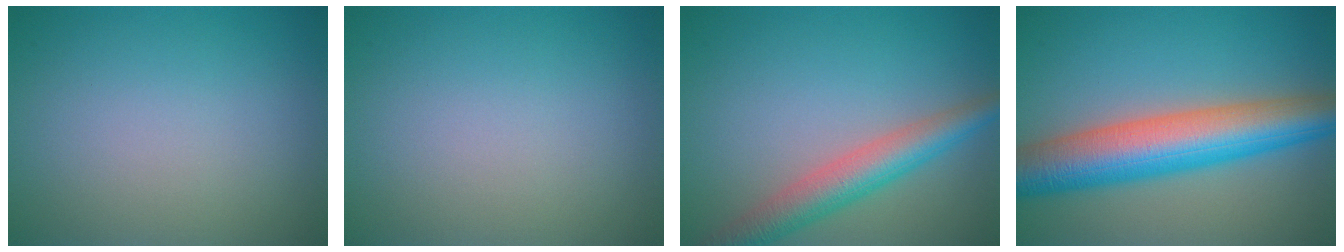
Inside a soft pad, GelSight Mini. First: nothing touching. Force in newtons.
{"total": 0.0}
{"total": 5.0, "press": 5.0, "slide": 0.2}
{"total": 9.8, "press": 9.8, "slide": 0.2}